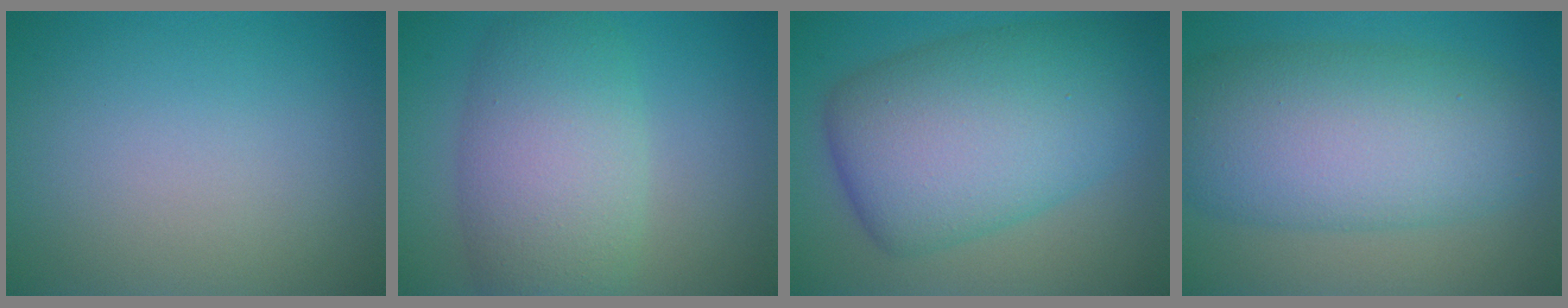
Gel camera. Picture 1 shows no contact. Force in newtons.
{"total": 7.5, "press": 7.5, "slide": 0.3}
{"total": 11.4, "press": 11.4, "slide": 0.2}
{"total": 10.2, "press": 10.2, "slide": 0.1}